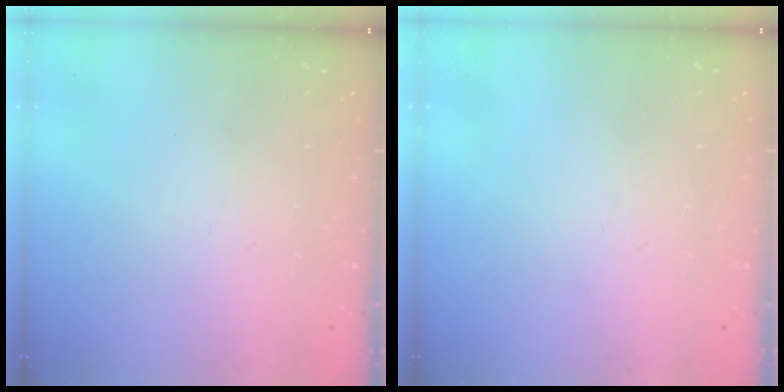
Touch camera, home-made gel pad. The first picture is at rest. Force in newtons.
{"total": 0.0}